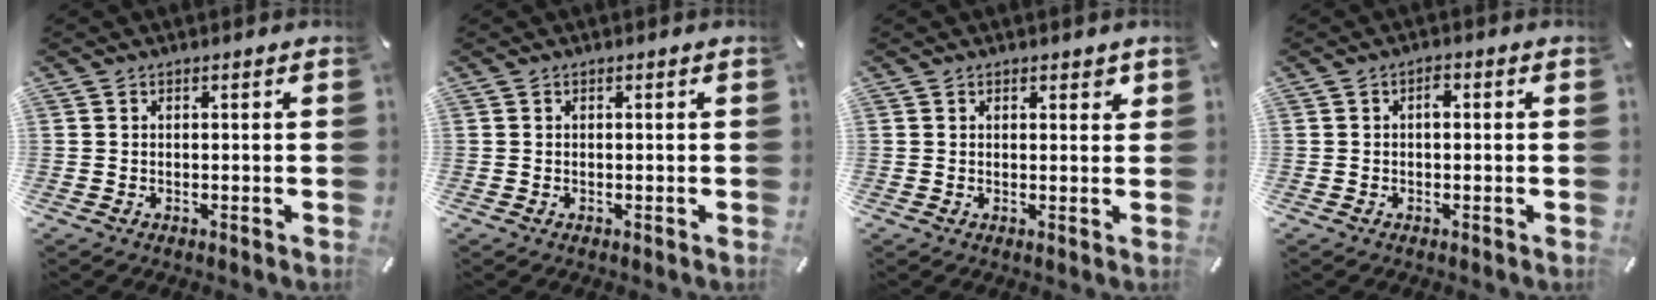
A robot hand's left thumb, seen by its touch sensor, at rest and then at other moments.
{"total": 0.0}
{"total": 1.7, "force": [1.0, 1.1, 0.9], "torque": [-0.010, 0.001, 0.016]}
{"total": 1.7, "force": [0.1, 0.9, 1.5], "torque": [-0.023, 0.004, -0.003]}